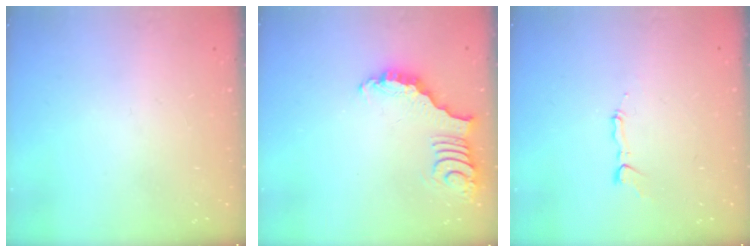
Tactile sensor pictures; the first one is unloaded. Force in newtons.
{"total": 3.4, "press": 3.3, "slide": 0.7}
{"total": 3.6, "press": 3.6, "slide": 0.2}